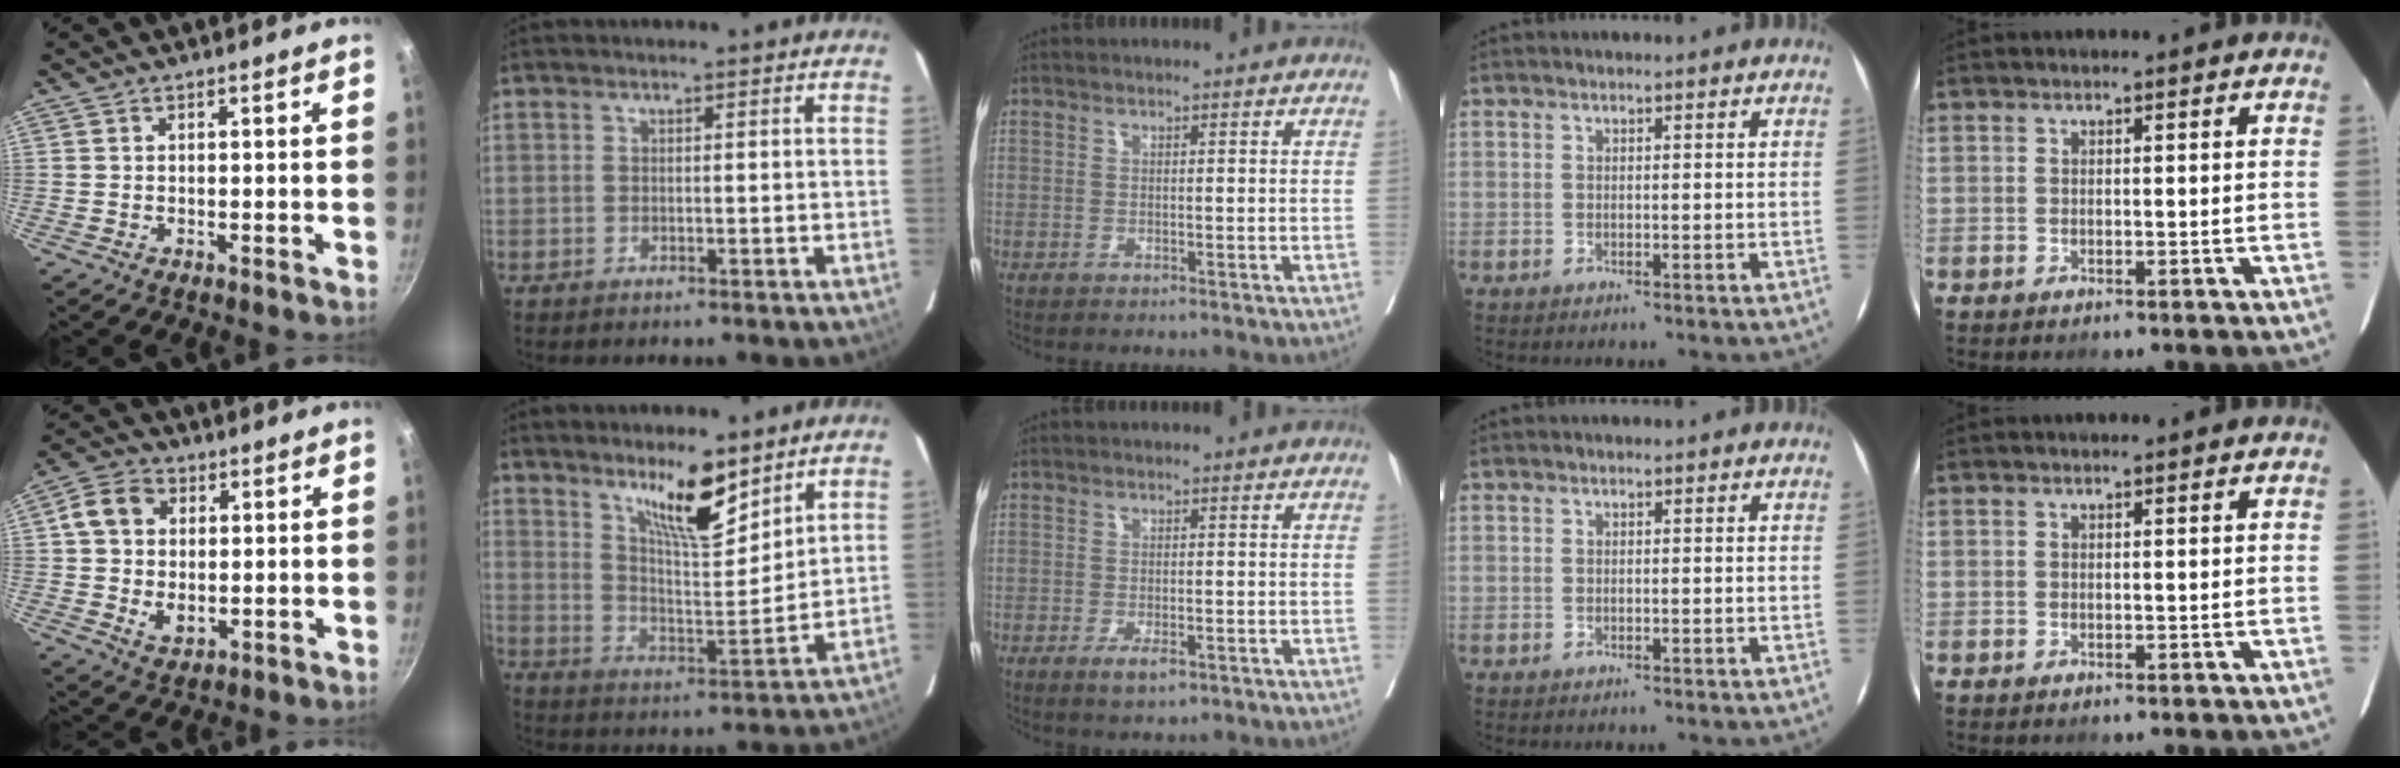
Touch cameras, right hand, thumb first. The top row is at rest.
{"thumb": {"total": 10.4, "force": [1.4, 7.8, 6.7], "torque": [-0.099, 0.002, 0.023]}, "index": {"total": 10.5, "force": [7.2, 1.9, 7.3], "torque": [-0.127, -0.011, 0.132]}, "middle": {"total": 3.0, "force": [-1.6, 1.0, 2.3], "torque": [-0.039, -0.001, -0.023]}}